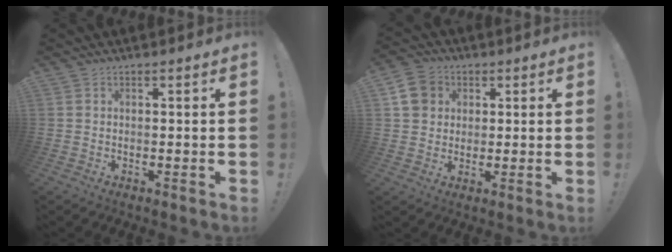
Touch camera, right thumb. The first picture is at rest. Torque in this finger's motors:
{"motor_torque": [0.17, 0.40, -0.02, 0.11, 0.01]}